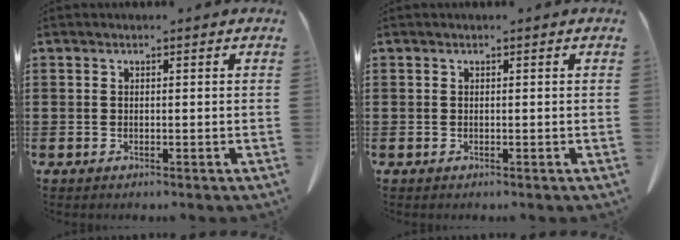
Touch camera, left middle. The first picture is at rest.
{"total": 0.0}